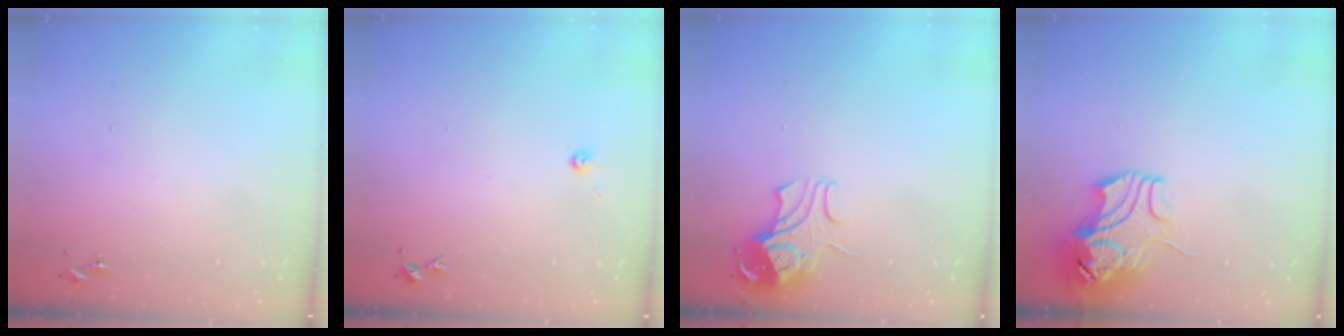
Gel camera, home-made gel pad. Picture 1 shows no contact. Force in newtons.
{"total": 2.7, "press": 2.7, "slide": 0.2}
{"total": 8.9, "press": 8.9, "slide": 0.9}
{"total": 11.2, "press": 11.0, "slide": 1.7}